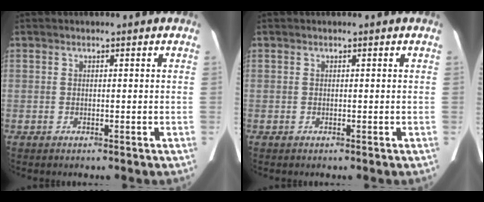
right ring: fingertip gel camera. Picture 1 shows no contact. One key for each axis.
{"total": 0.0}